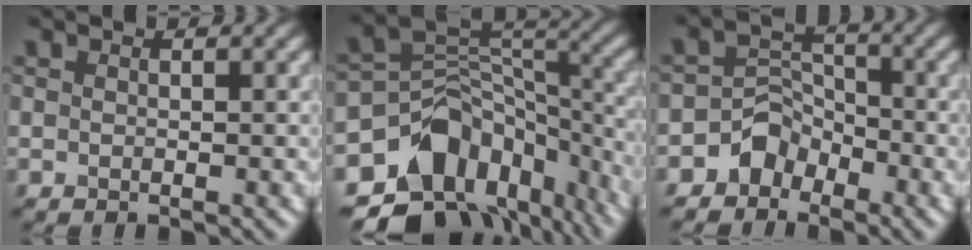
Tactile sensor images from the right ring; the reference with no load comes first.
{"total": 13.5, "force": [-8.0, 9.3, 5.7], "torque": [-0.116, 0.004, -0.105]}
{"total": 3.1, "force": [-2.1, 2.1, 0.6], "torque": [0.005, 0.011, -0.041]}